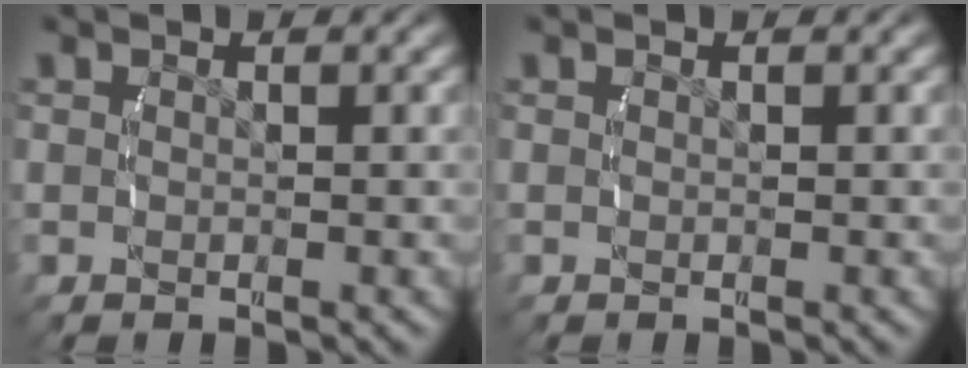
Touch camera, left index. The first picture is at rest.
{"total": 0.0}